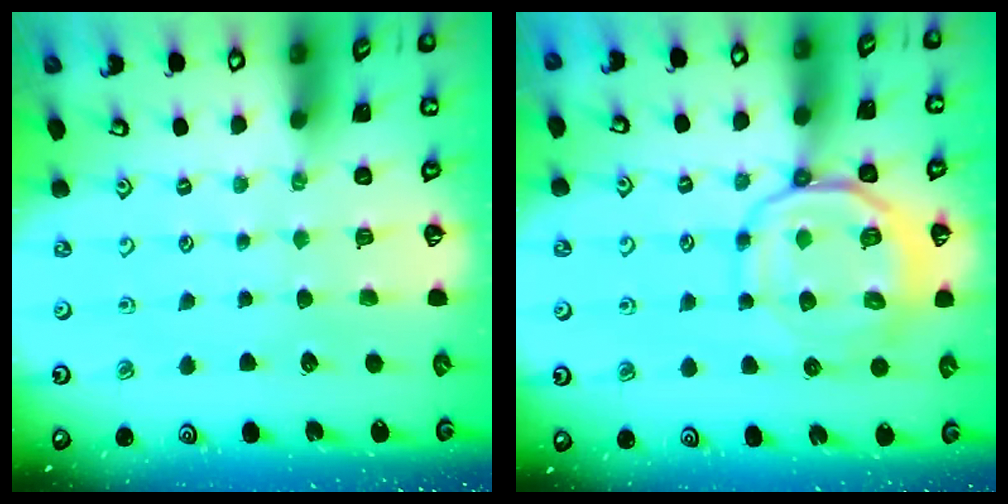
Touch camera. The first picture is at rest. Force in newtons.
{"total": 12.0, "press": 11.9, "slide": 1.8}